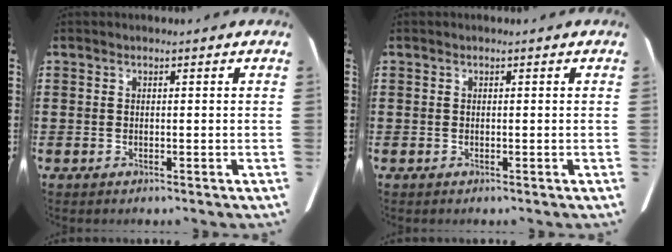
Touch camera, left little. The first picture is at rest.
{"total": 0.0}